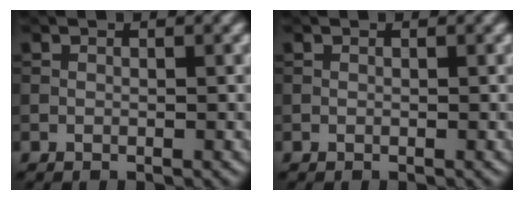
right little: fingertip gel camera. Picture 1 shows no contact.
{"total": 0.0}